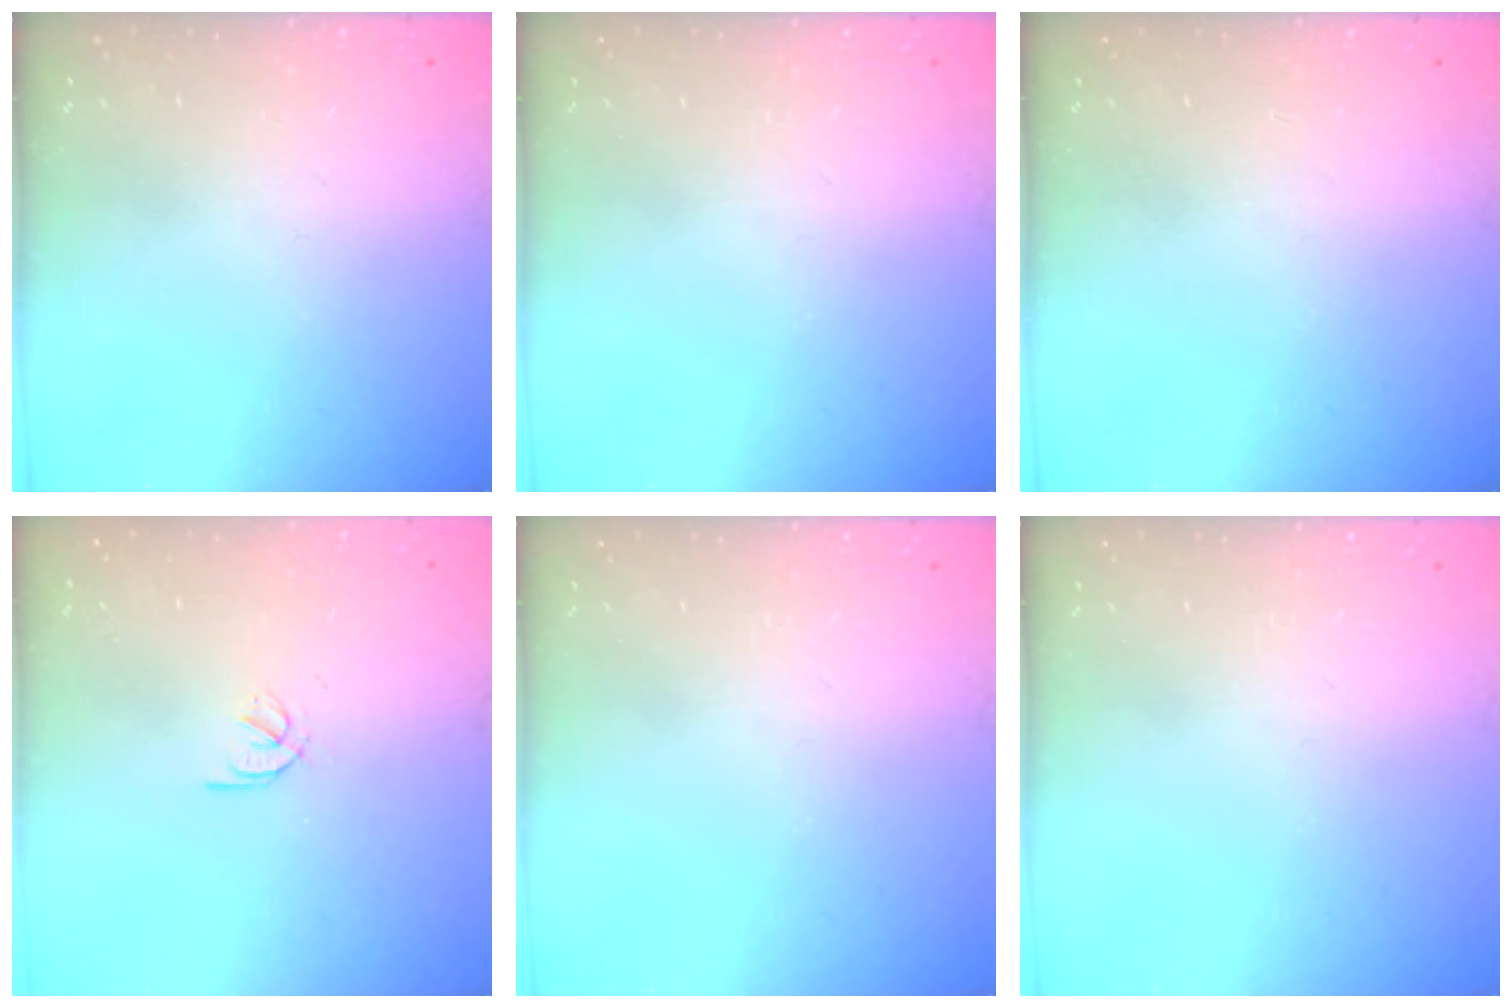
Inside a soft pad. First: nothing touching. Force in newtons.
{"total": 0.0}
{"total": 0.0}
{"total": 1.6, "press": 1.6, "slide": 0.3}
{"total": 0.0}
{"total": 0.0}